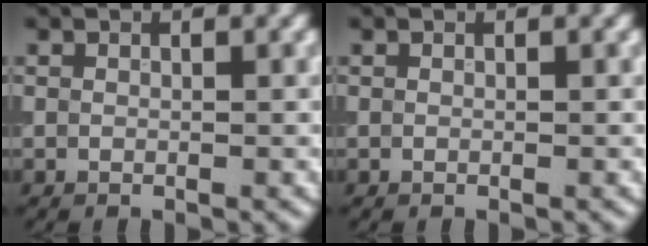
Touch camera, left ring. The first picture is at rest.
{"total": 0.0}